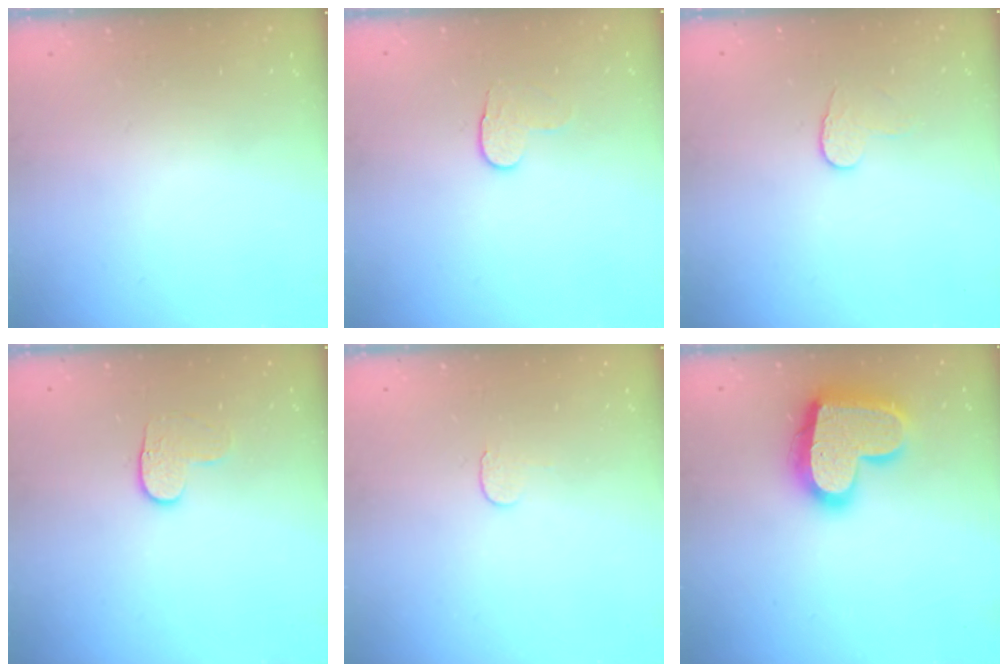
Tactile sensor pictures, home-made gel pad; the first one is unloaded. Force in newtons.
{"total": 4.0, "press": 4.0, "slide": 0.5}
{"total": 3.7, "press": 3.7, "slide": 0.3}
{"total": 4.0, "press": 4.0, "slide": 0.4}
{"total": 3.8, "press": 3.8, "slide": 0.4}
{"total": 20.3, "press": 20.3, "slide": 1.4}